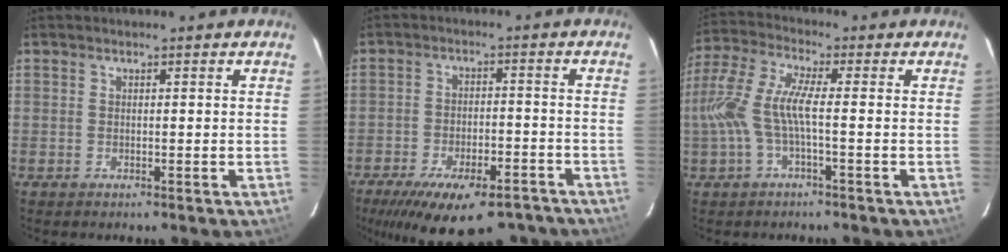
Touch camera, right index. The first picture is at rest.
{"total": 19.2, "force": [-14.3, 7.2, 10.6], "torque": [-0.198, -0.025, -0.200]}
{"total": 9.4, "force": [-1.9, 1.9, 9.0], "torque": [-0.204, 0.005, -0.037]}